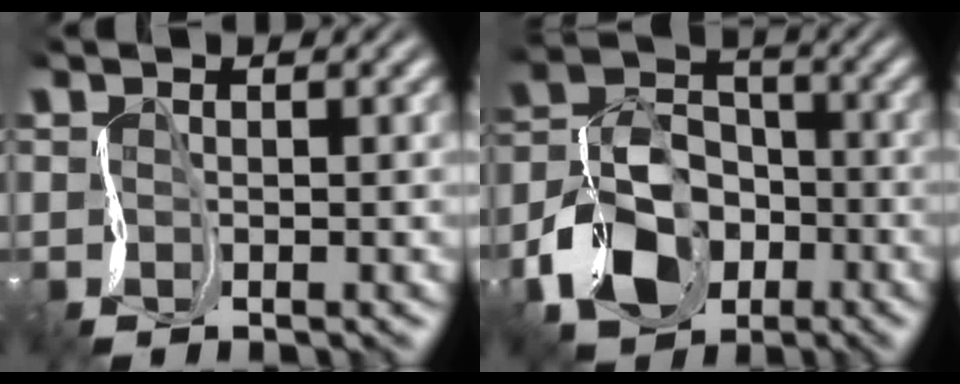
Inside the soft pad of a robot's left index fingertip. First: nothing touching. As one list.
[{"total": 6.8, "force": [-3.2, 5.3, 2.8], "torque": [-0.069, 0.011, -0.078]}]